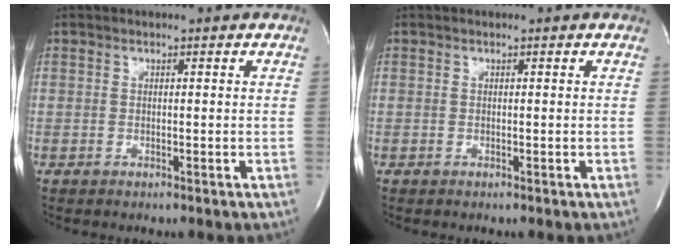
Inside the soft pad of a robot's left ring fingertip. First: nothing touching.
{"total": 0.0}